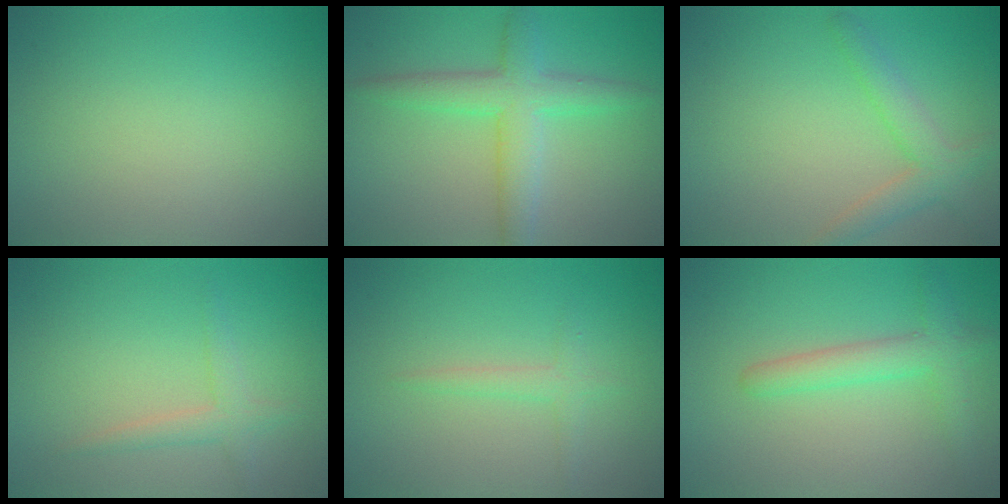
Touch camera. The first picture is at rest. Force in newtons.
{"total": 4.7, "press": 4.7, "slide": 0.1}
{"total": 3.1, "press": 3.1, "slide": 0.1}
{"total": 1.8, "press": 1.8, "slide": 0.0}
{"total": 1.4, "press": 1.4, "slide": 0.1}
{"total": 3.1, "press": 3.1, "slide": 0.3}